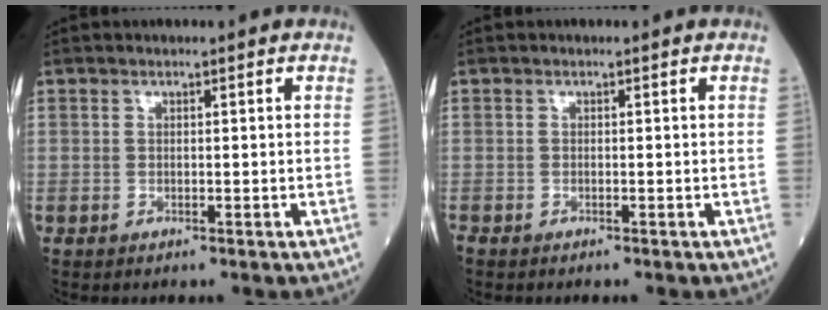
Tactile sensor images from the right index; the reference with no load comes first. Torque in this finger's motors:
{"motor_torque": [-0.17, -0.44, -0.01, 0.00]}